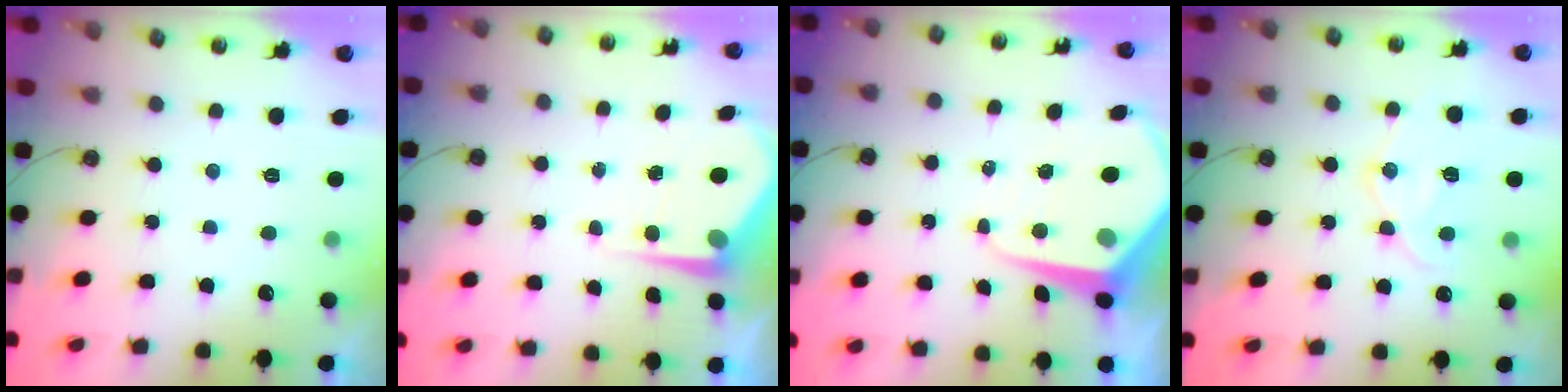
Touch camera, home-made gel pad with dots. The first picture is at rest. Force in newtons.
{"total": 5.1, "press": 5.1, "slide": 0.2}
{"total": 9.5, "press": 9.4, "slide": 0.8}
{"total": 12.8, "press": 12.7, "slide": 1.3}